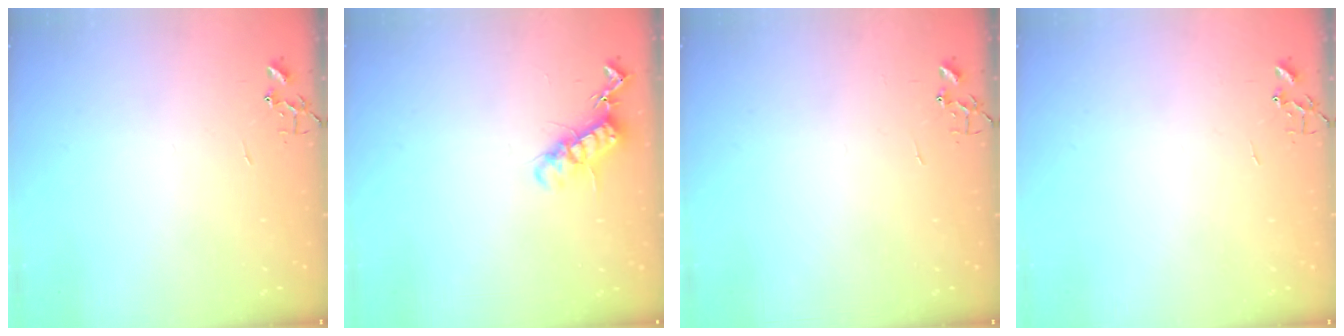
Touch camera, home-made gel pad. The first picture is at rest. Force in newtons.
{"total": 12.5, "press": 12.5, "slide": 0.6}
{"total": 0.0}
{"total": 0.0}